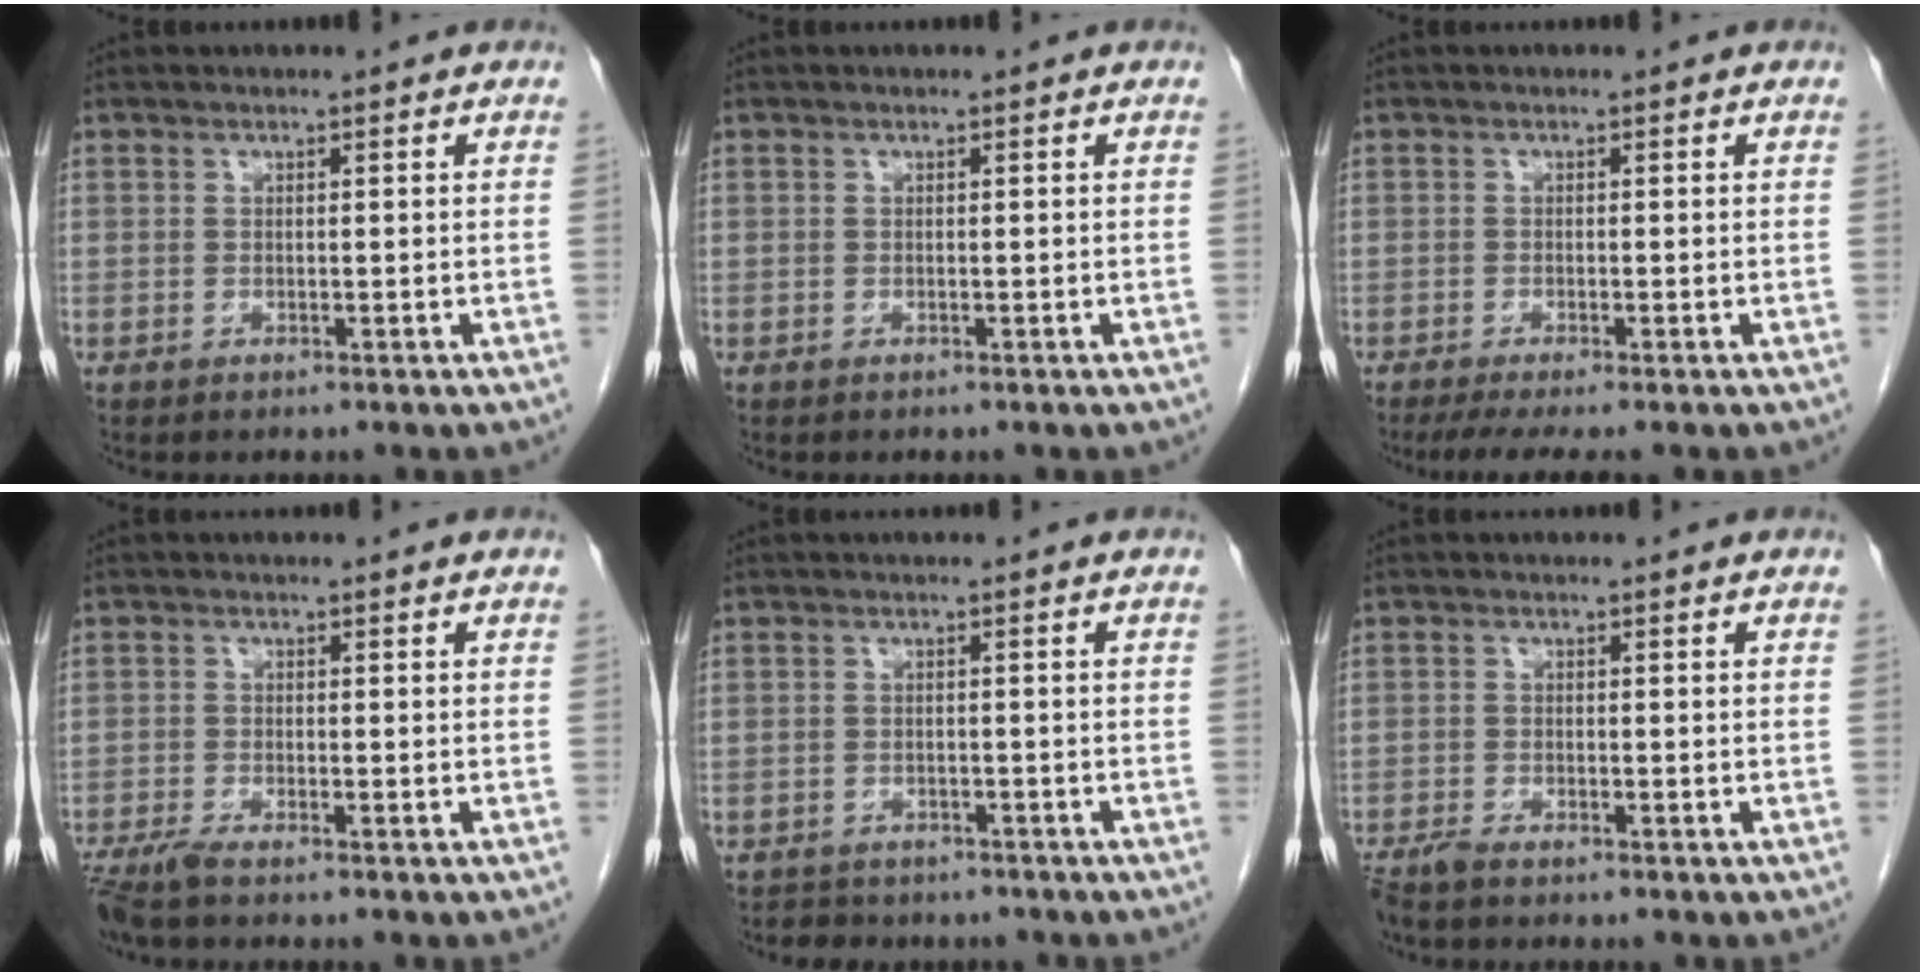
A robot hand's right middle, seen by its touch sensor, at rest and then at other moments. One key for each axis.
{"total": 0.0}
{"total": 4.3, "fx": -3.3, "fy": 0.1, "fz": 2.8, "tx": -0.042, "ty": -0.011, "tz": -0.055}
{"total": 3.4, "fx": -2.8, "fy": 0.0, "fz": 1.9, "tx": -0.040, "ty": -0.009, "tz": -0.057}
{"total": 4.8, "fx": -4.1, "fy": 2.4, "fz": 0.7, "tx": -0.015, "ty": 0.006, "tz": -0.050}
{"total": 2.6, "fx": -2.2, "fy": 0.4, "fz": 1.3, "tx": -0.028, "ty": -0.007, "tz": -0.040}